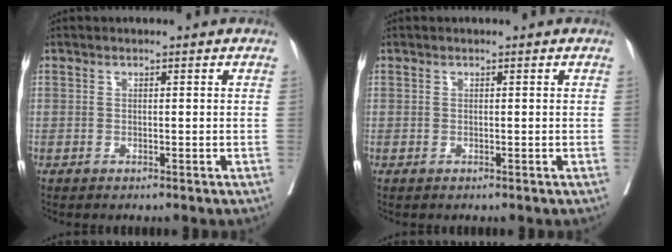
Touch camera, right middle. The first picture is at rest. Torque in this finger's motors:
{"motor_torque": [-0.11, -0.02, -0.01, 0.00]}